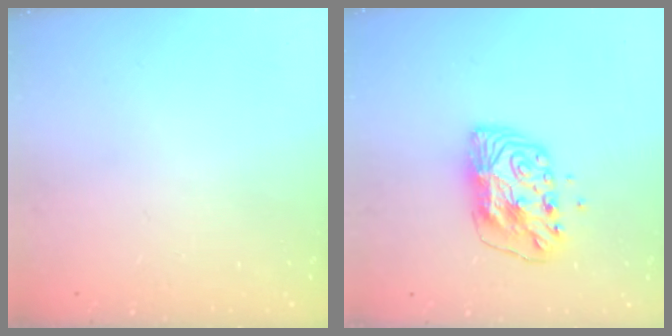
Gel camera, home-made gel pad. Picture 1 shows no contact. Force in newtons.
{"total": 10.2, "press": 10.2, "slide": 0.9}